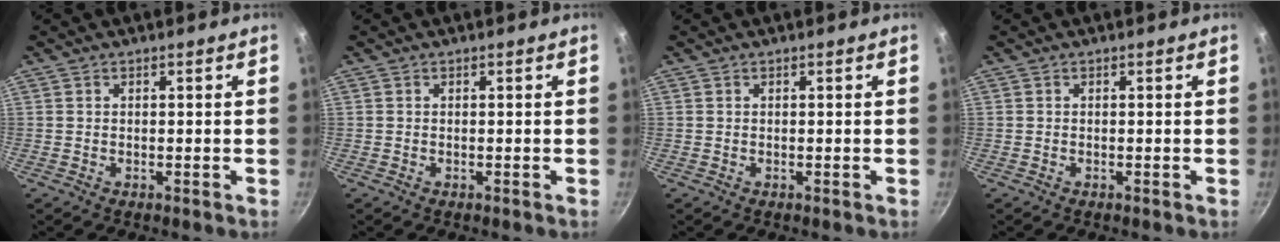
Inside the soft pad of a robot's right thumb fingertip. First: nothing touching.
{"total": 0.0}
{"total": 0.0}
{"total": 0.0}